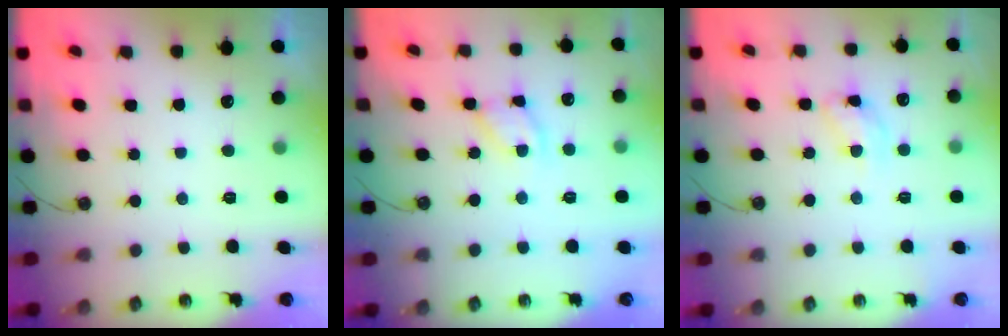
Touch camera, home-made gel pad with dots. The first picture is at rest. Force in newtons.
{"total": 8.4, "press": 8.4, "slide": 0.2}
{"total": 10.6, "press": 10.6, "slide": 0.8}